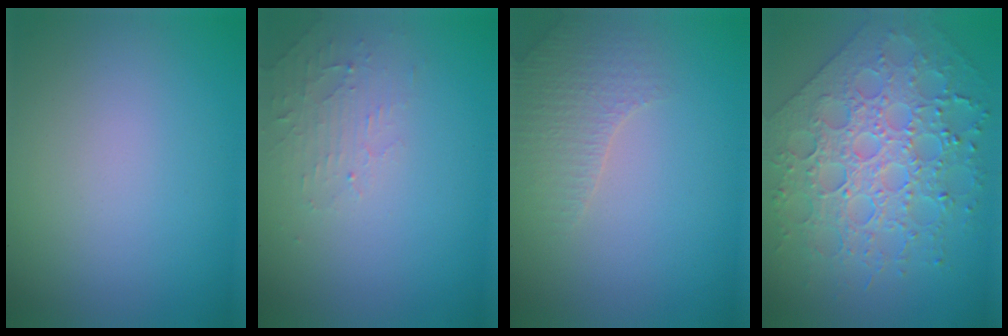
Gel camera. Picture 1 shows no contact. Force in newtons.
{"total": 2.0, "press": 1.9, "slide": 0.4}
{"total": 2.6, "press": 2.5, "slide": 0.5}
{"total": 6.5, "press": 5.8, "slide": 3.0}